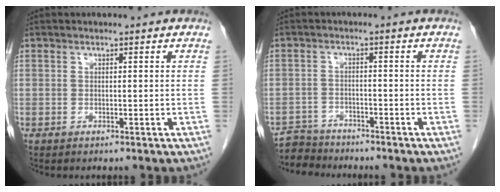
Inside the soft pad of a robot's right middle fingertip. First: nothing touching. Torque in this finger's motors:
{"motor_torque": [0.24, -0.16, 0.02, -0.03]}